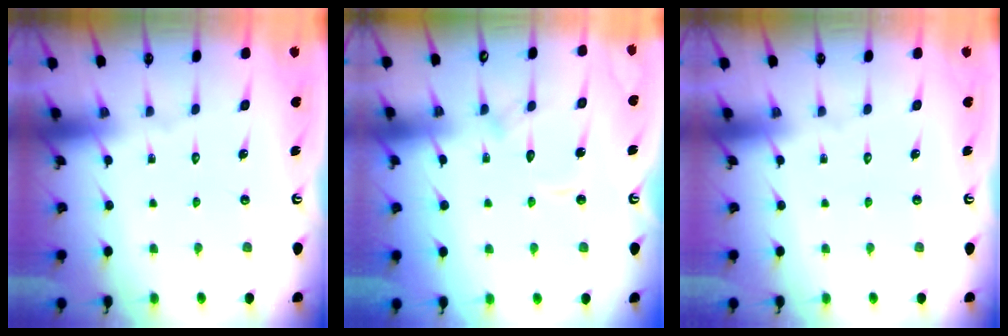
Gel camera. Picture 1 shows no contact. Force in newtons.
{"total": 7.8, "press": 7.8, "slide": 0.8}
{"total": 0.0}